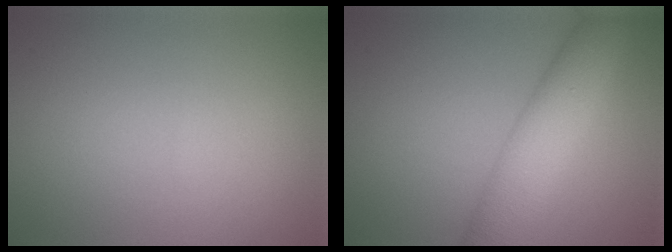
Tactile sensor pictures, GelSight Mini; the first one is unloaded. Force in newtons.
{"total": 6.6, "press": 6.6, "slide": 0.3}